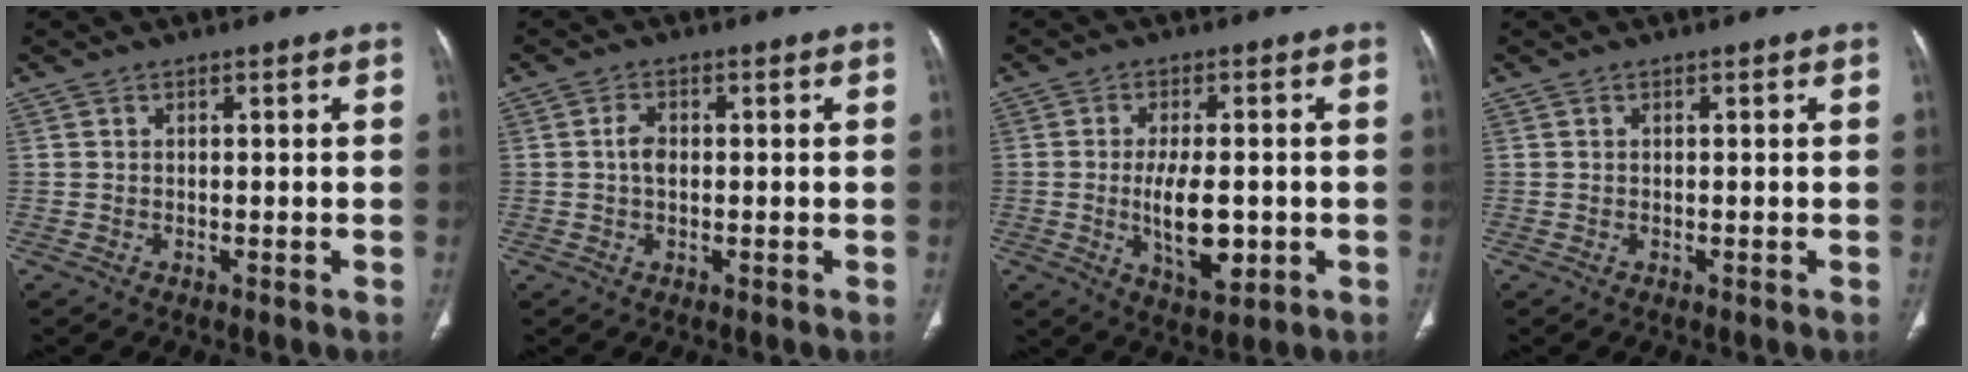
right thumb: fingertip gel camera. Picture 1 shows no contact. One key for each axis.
{"total": 2.6, "fx": 0.1, "fy": 1.7, "fz": 2.0, "tx": -0.037, "ty": 0.005, "tz": -0.002}
{"total": 9.5, "fx": -1.4, "fy": 4.3, "fz": 8.3, "tx": -0.128, "ty": -0.008, "tz": -0.016}
{"total": 0.0}